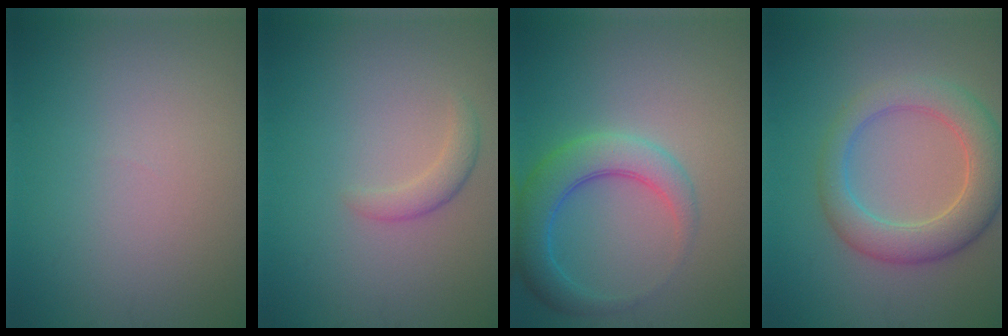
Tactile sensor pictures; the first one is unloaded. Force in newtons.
{"total": 1.7, "press": 1.7, "slide": 0.1}
{"total": 5.0, "press": 4.9, "slide": 0.4}
{"total": 5.6, "press": 5.5, "slide": 0.4}